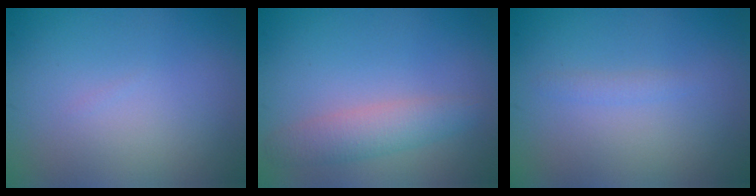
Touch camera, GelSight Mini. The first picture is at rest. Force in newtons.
{"total": 2.8, "press": 2.8, "slide": 0.1}
{"total": 0.8, "press": 0.8, "slide": 0.0}